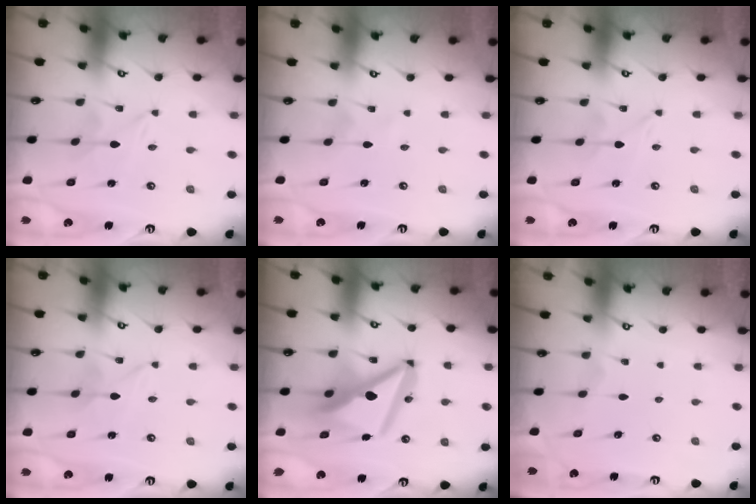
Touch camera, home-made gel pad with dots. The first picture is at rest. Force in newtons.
{"total": 0.0}
{"total": 0.0}
{"total": 1.2, "press": 1.2, "slide": 0.1}
{"total": 14.7, "press": 14.7, "slide": 1.5}
{"total": 0.0}